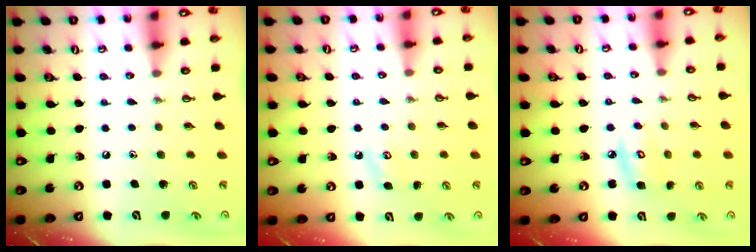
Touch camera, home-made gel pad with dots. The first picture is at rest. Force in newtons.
{"total": 5.1, "press": 5.1, "slide": 0.8}
{"total": 5.5, "press": 5.5, "slide": 0.4}